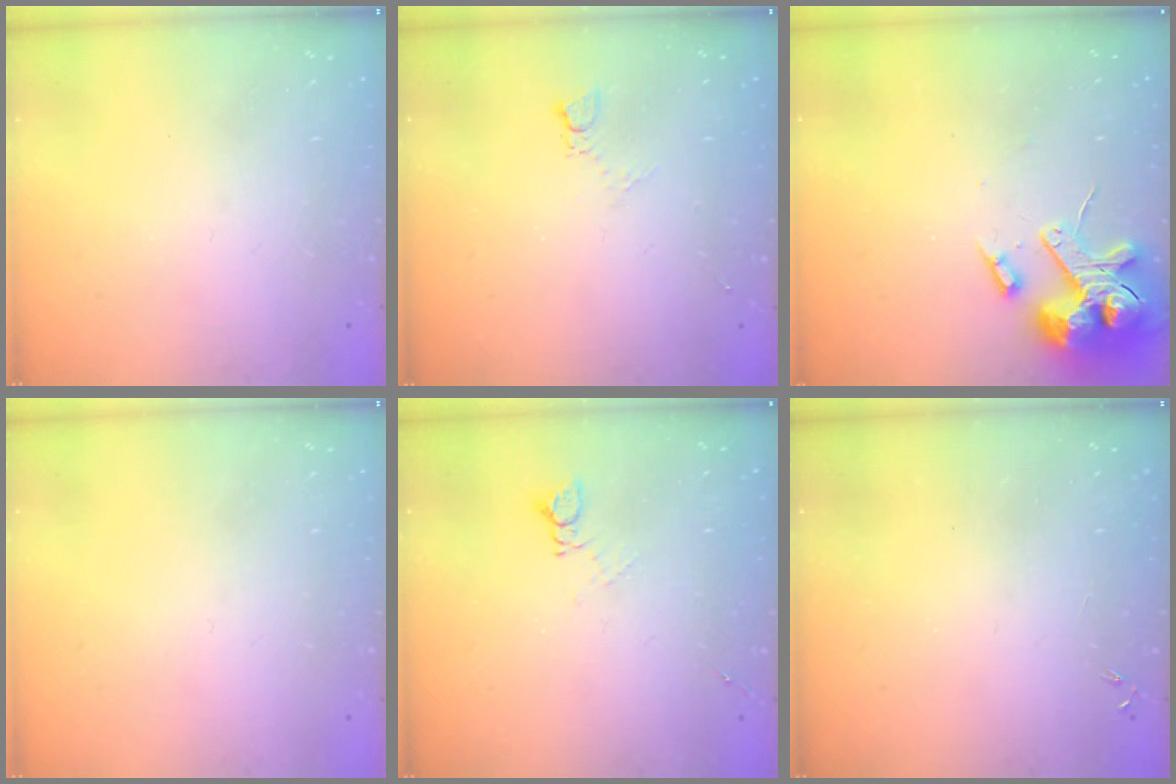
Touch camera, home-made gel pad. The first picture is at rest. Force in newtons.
{"total": 2.5, "press": 2.5, "slide": 0.4}
{"total": 16.6, "press": 16.4, "slide": 2.6}
{"total": 0.0}
{"total": 3.7, "press": 3.7, "slide": 0.5}
{"total": 0.0}